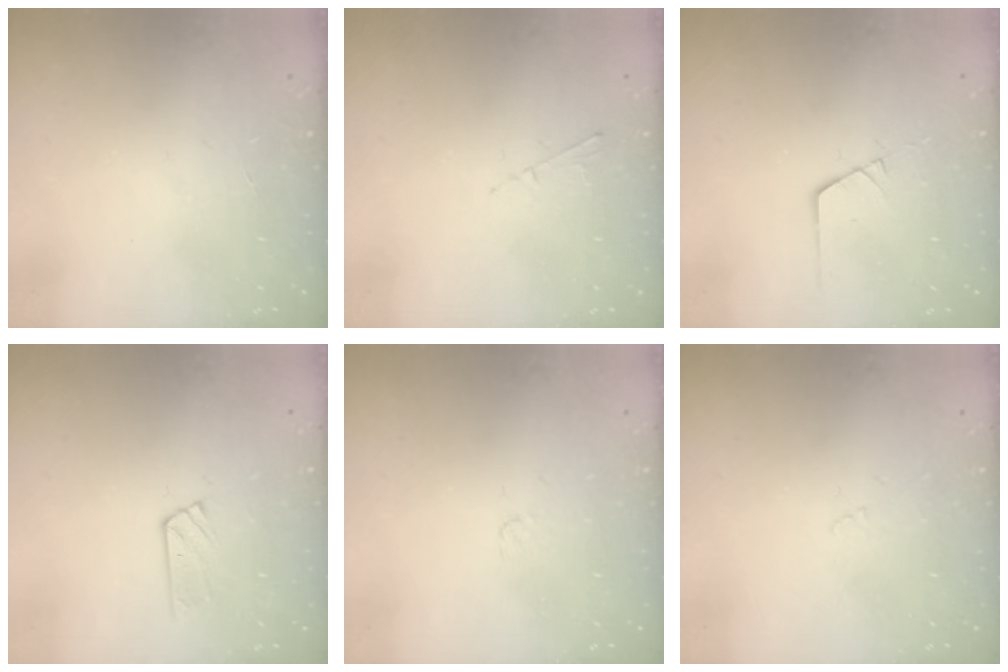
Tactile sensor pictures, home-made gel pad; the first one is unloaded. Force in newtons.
{"total": 2.8, "press": 2.8, "slide": 0.4}
{"total": 1.4, "press": 1.4, "slide": 0.2}
{"total": 3.7, "press": 3.7, "slide": 0.4}
{"total": 3.3, "press": 3.3, "slide": 0.4}
{"total": 2.7, "press": 2.6, "slide": 0.5}